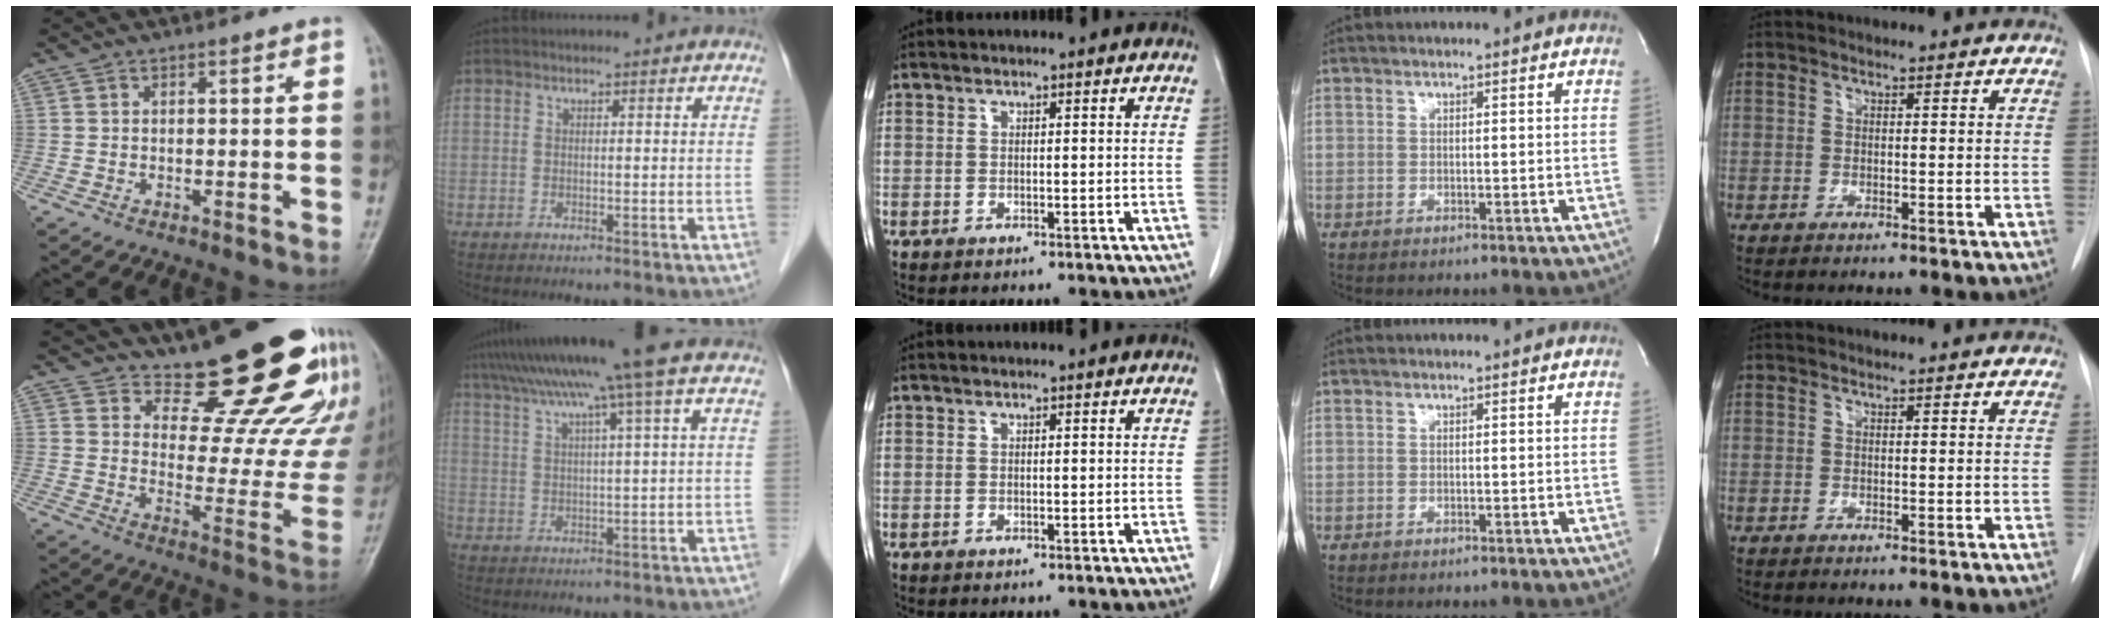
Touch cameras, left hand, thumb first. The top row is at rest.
{"thumb": {"total": 20.4, "force": [17.1, 6.1, 9.4], "torque": [-0.069, -0.151, 0.226]}, "index": {"total": 11.2, "force": [7.7, -1.5, 8.0], "torque": [-0.132, 0.028, 0.112]}}